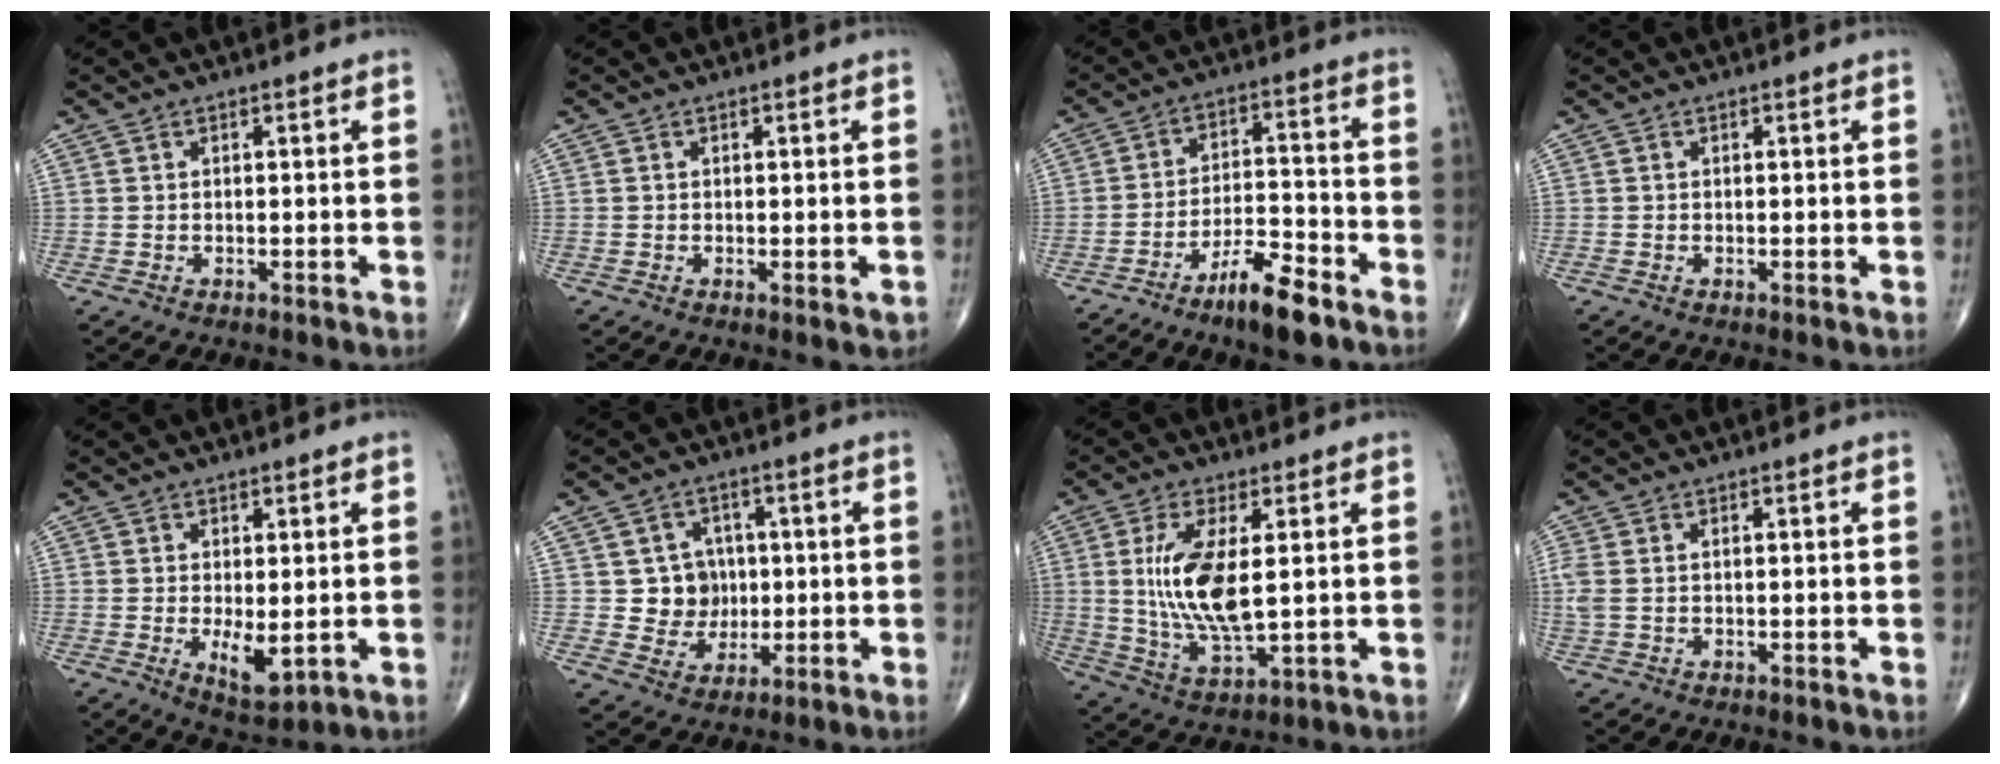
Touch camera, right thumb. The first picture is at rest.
{"total": 1.6, "force": [-0.3, 0.5, 1.5], "torque": [-0.017, -0.003, -0.003]}
{"total": 9.5, "force": [-6.5, 2.3, 6.6], "torque": [-0.115, 0.045, -0.113]}
{"total": 0.0}
{"total": 5.4, "force": [-0.5, 2.2, 4.9], "torque": [-0.072, -0.017, 0.002]}
{"total": 7.1, "force": [0.7, 6.7, 2.1], "torque": [0.008, 0.006, 0.014]}
{"total": 12.8, "force": [1.8, 4.8, 11.8], "torque": [-0.240, -0.023, 0.042]}
{"total": 2.9, "force": [0.4, 1.7, 2.4], "torque": [-0.086, 0.012, 0.011]}